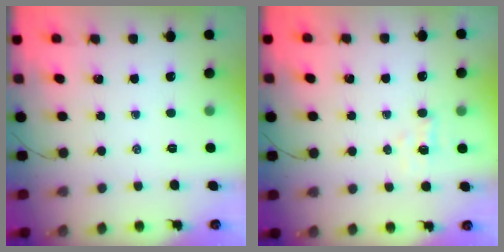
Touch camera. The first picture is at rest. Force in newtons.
{"total": 2.1, "press": 2.0, "slide": 0.7}